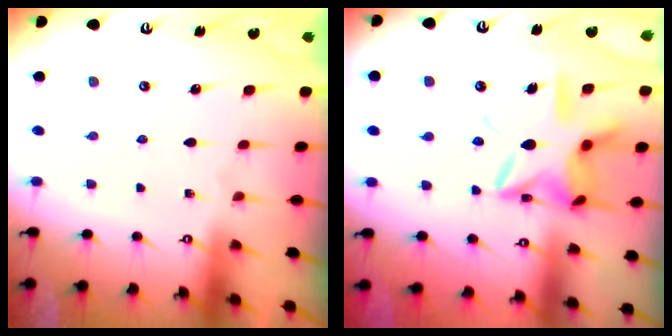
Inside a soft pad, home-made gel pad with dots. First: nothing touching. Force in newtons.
{"total": 17.9, "press": 17.8, "slide": 1.7}